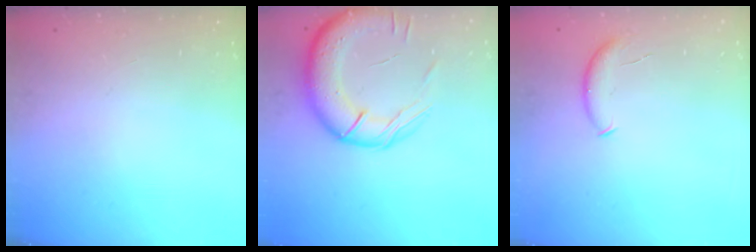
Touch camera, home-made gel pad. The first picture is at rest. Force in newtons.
{"total": 17.3, "press": 16.9, "slide": 3.5}
{"total": 6.8, "press": 6.8, "slide": 0.6}